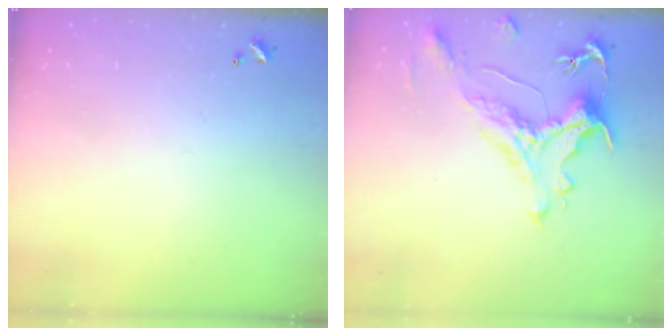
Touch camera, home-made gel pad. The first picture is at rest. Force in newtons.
{"total": 1.2, "press": 0.2, "slide": 1.2}